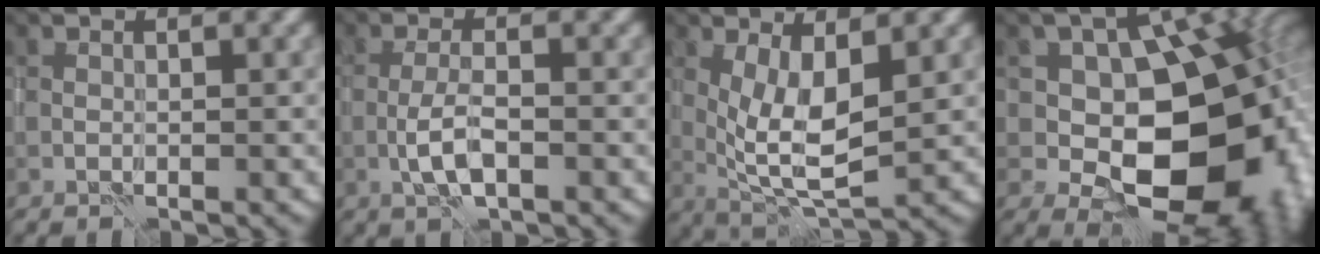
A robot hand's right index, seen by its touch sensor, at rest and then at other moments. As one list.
[{"total": 2.8, "force": [-1.2, 0.6, 2.5], "torque": [-0.055, 0.003, -0.026]}, {"total": 5.8, "force": [0.8, 2.0, 5.4], "torque": [-0.105, -0.012, 0.020]}, {"total": 16.8, "force": [-1.5, 11.6, 12.0], "torque": [-0.103, 0.003, -0.007]}]